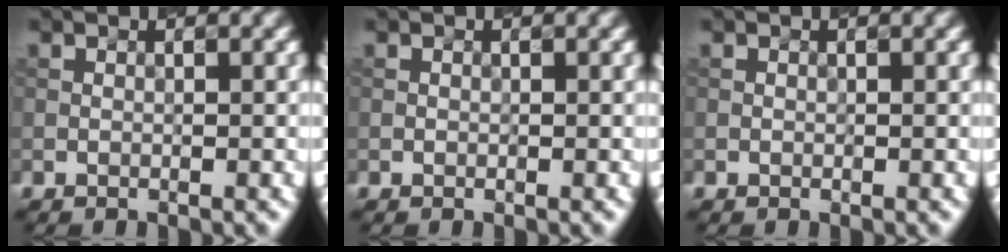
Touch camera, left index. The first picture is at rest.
{"total": 0.0}
{"total": 0.0}